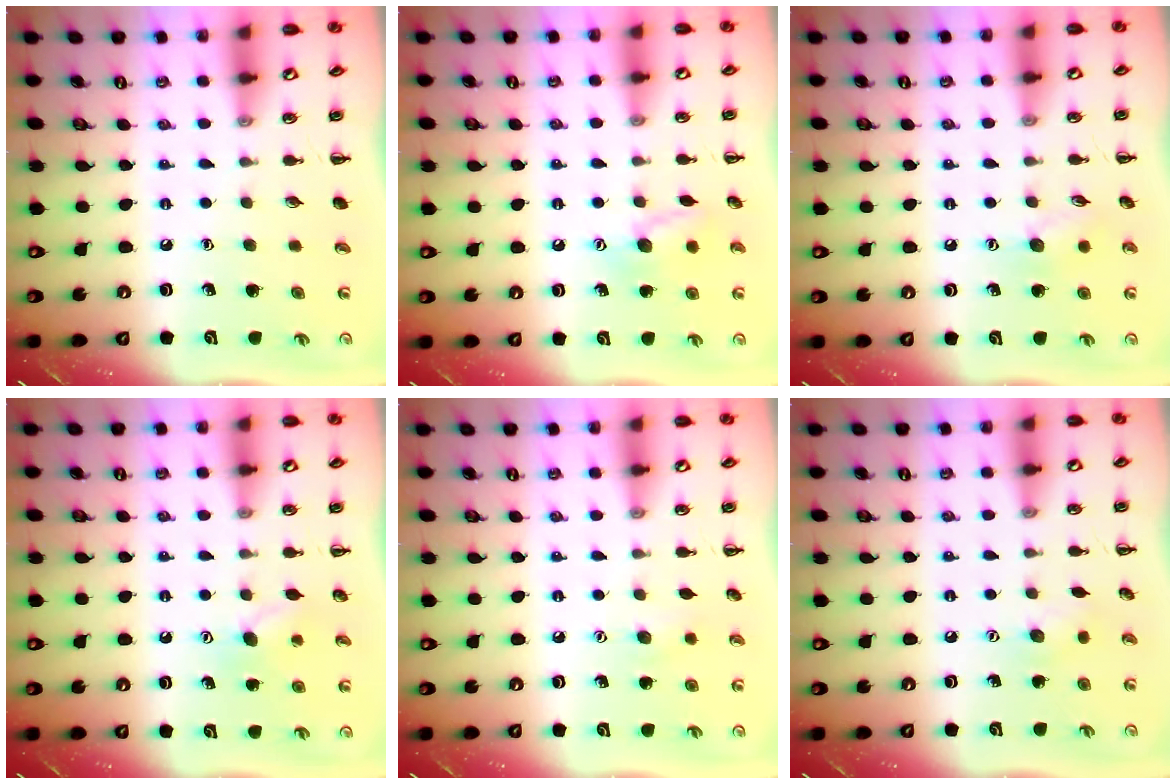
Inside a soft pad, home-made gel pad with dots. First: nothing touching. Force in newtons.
{"total": 9.7, "press": 9.6, "slide": 0.7}
{"total": 7.5, "press": 7.4, "slide": 1.3}
{"total": 7.3, "press": 7.1, "slide": 1.6}
{"total": 5.4, "press": 5.3, "slide": 1.0}
{"total": 5.1, "press": 5.1, "slide": 0.9}